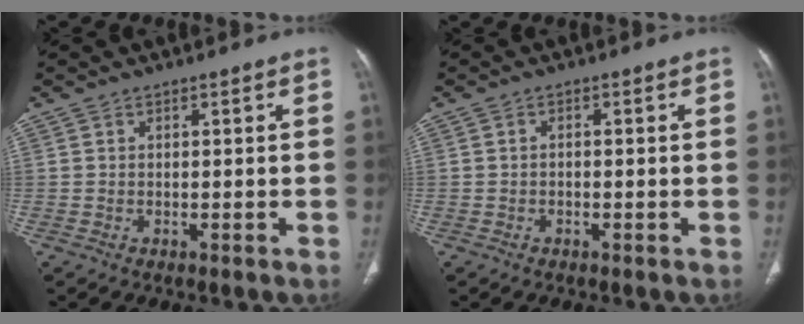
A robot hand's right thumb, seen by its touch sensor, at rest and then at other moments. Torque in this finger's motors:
{"motor_torque": [0.02, 0.01, 0.16, 0.33, -0.06]}